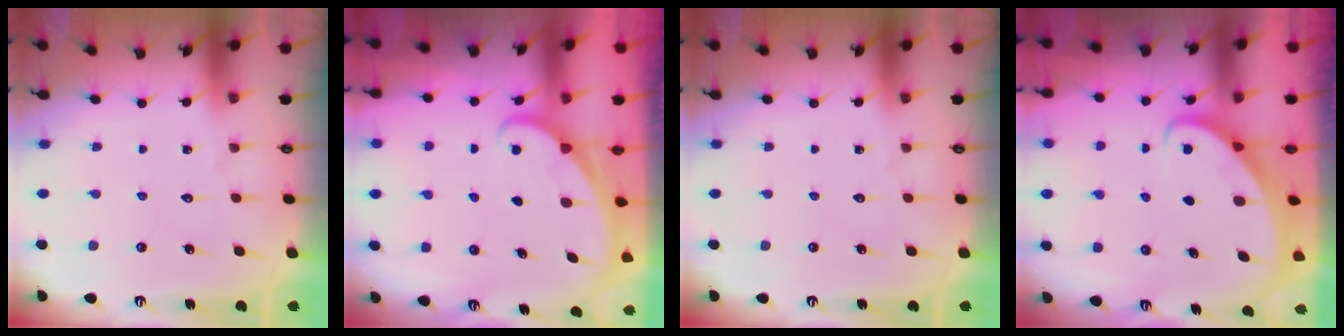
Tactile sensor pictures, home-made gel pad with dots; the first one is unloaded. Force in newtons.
{"total": 1.2, "press": 1.2, "slide": 0.0}
{"total": 0.0}
{"total": 2.3, "press": 2.3, "slide": 0.3}